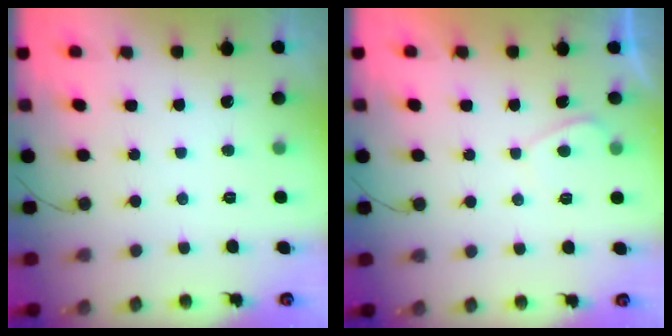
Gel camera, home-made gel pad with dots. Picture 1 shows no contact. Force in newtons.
{"total": 0.6, "press": 0.4, "slide": 0.5}